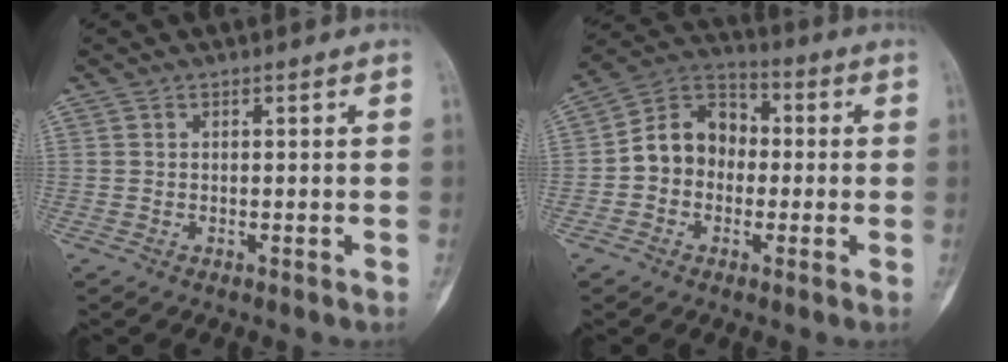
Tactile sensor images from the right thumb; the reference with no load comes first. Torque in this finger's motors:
{"motor_torque": [1.38, 1.38, 0.50, -0.43, 0.03]}